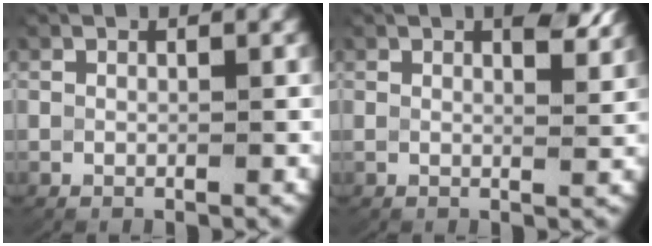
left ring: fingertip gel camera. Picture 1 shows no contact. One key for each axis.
{"total": 2.7, "fx": 1.8, "fy": 0.4, "fz": 2.0, "tx": -0.029, "ty": -0.009, "tz": 0.028}